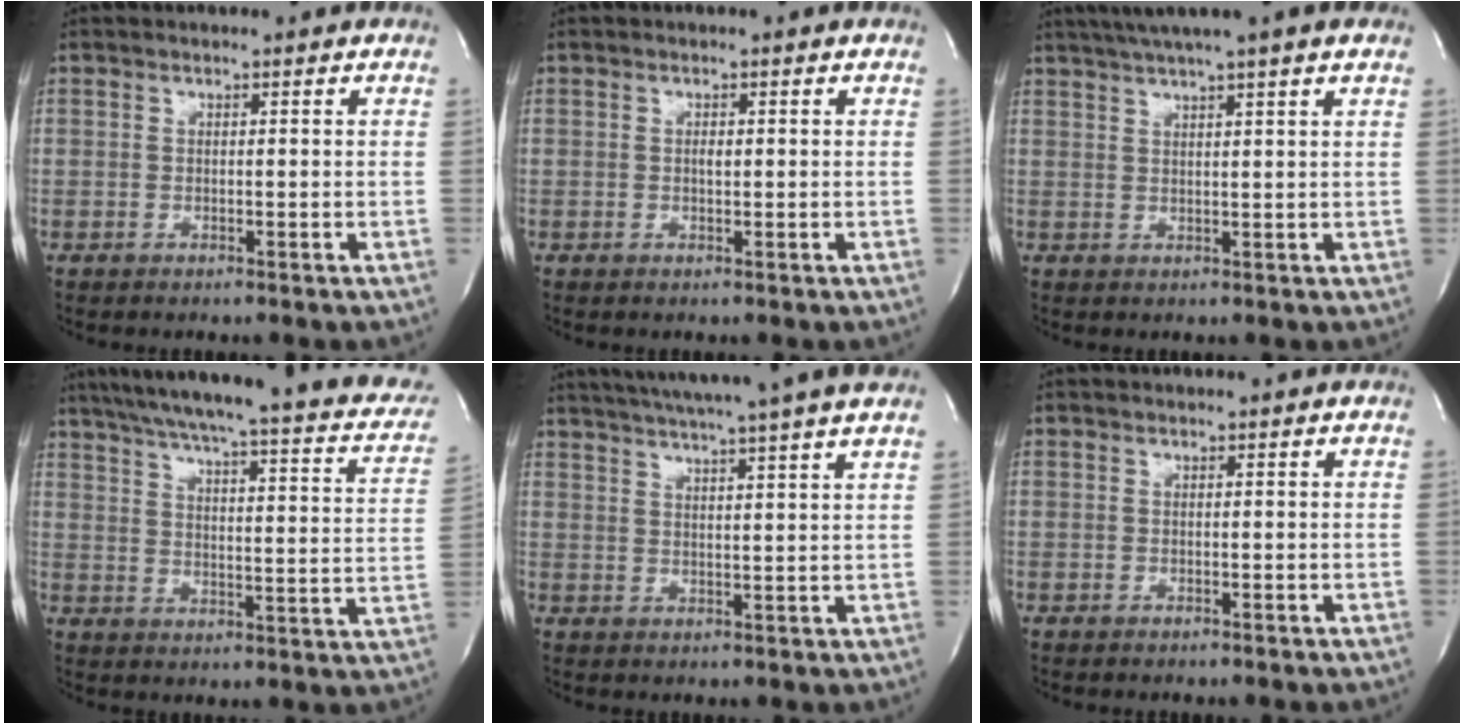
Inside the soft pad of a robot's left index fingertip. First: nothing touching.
{"total": 0.8, "force": [0.0, 0.3, 0.7], "torque": [-0.015, 0.000, 0.000]}
{"total": 8.9, "force": [6.8, -0.9, 5.6], "torque": [-0.095, 0.032, 0.094]}
{"total": 29.5, "force": [24.4, 4.4, 16.0], "torque": [-0.234, -0.028, 0.292]}
{"total": 15.9, "force": [13.6, -1.3, 8.0], "torque": [-0.137, 0.004, 0.180]}
{"total": 0.0}